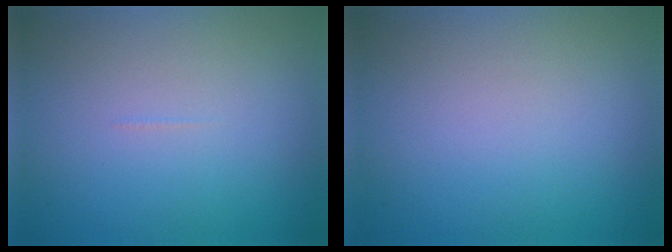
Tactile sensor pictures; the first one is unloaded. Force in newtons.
{"total": 0.0}